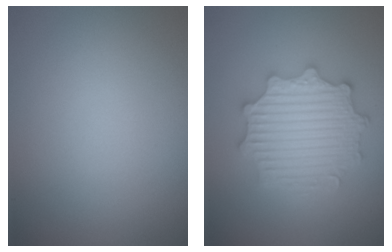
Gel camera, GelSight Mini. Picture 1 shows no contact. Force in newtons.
{"total": 5.6, "press": 5.5, "slide": 1.0}